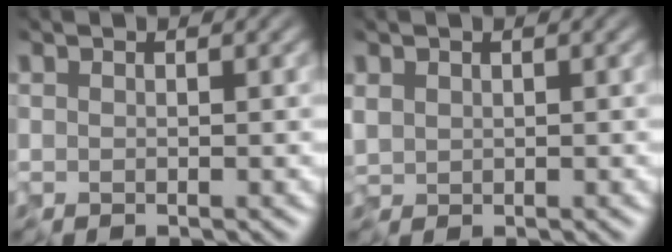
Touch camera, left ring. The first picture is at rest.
{"total": 0.8, "force": [0.2, 0.7, 0.4], "torque": [-0.022, 0.003, 0.015]}